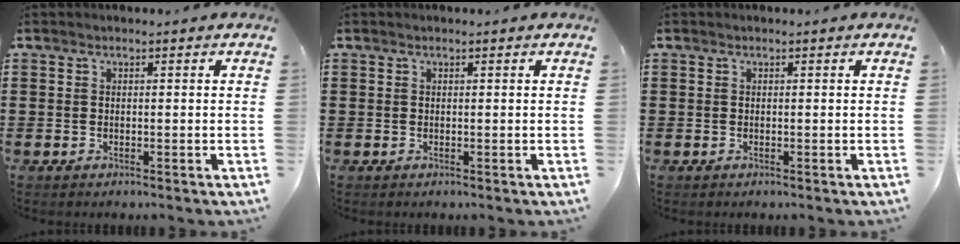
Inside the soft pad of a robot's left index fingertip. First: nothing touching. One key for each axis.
{"total": 0.0}
{"total": 0.0}